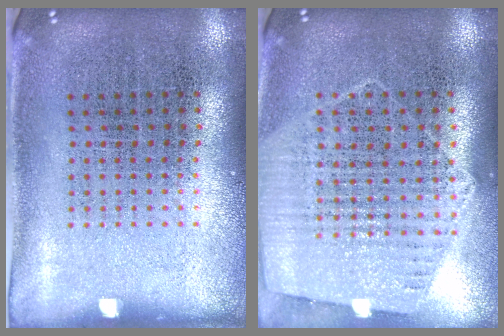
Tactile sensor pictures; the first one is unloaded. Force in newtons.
{"total": 1.2, "press": 1.1, "slide": 0.3}